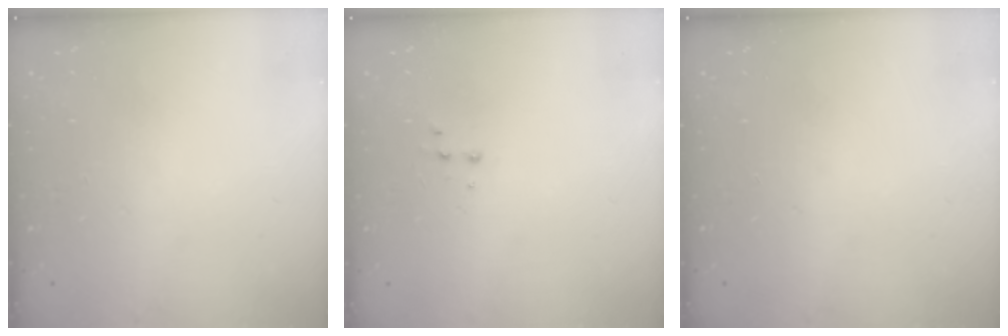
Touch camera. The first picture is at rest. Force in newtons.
{"total": 1.9, "press": 1.9, "slide": 0.2}
{"total": 0.0}